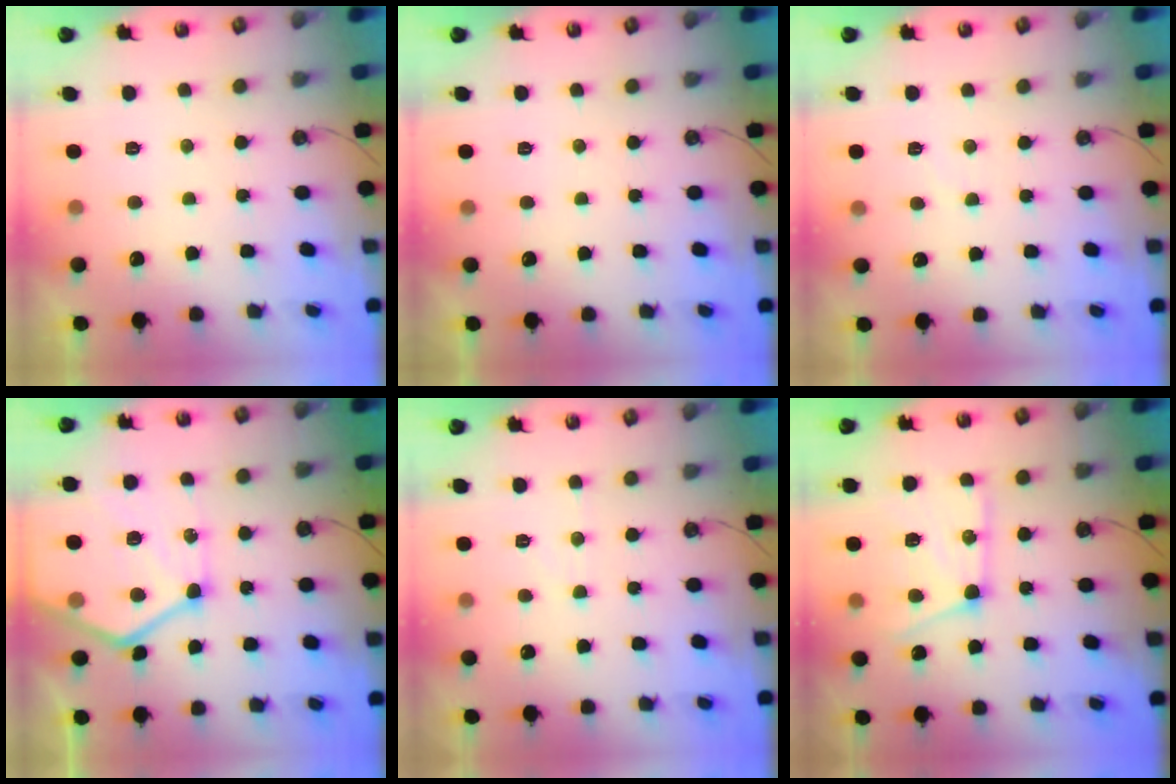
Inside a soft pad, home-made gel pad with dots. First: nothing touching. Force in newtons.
{"total": 0.0}
{"total": 5.6, "press": 5.5, "slide": 0.8}
{"total": 19.6, "press": 19.5, "slide": 1.9}
{"total": 4.7, "press": 4.7, "slide": 0.7}
{"total": 17.2, "press": 17.1, "slide": 1.2}